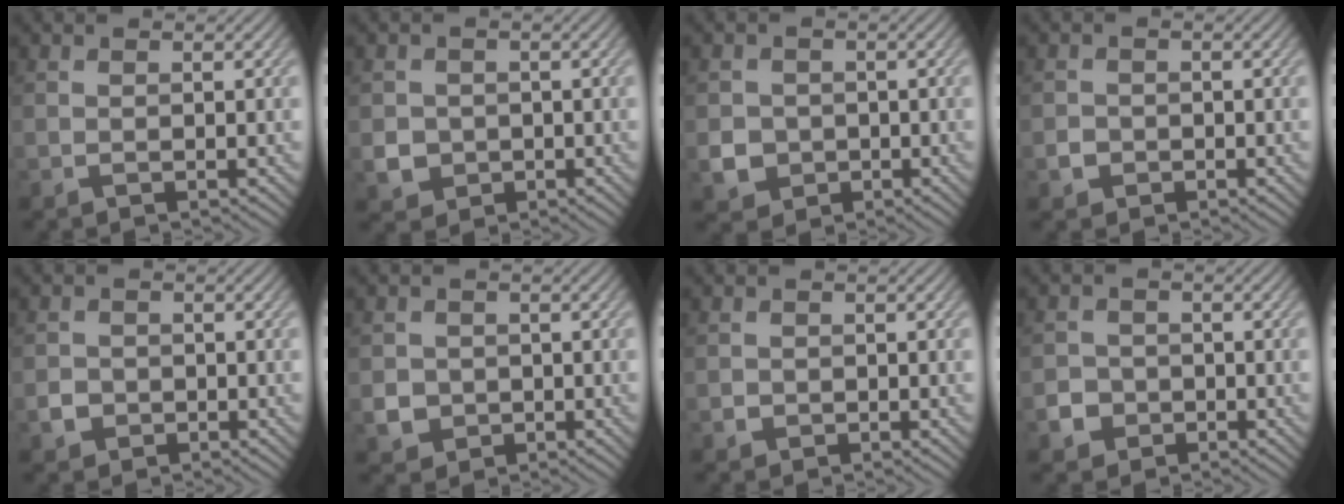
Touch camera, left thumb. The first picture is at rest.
{"total": 3.2, "force": [-0.6, 3.1, 0.9], "torque": [-0.023, -0.009, -0.013]}
{"total": 3.9, "force": [-0.9, 3.6, 1.1], "torque": [-0.032, -0.010, -0.026]}
{"total": 1.7, "force": [-0.7, 1.5, 0.4], "torque": [-0.005, -0.003, -0.017]}
{"total": 2.1, "force": [-0.9, 1.8, 0.6], "torque": [-0.009, -0.003, -0.019]}
{"total": 3.1, "force": [-0.7, 2.9, 0.9], "torque": [-0.020, -0.008, -0.013]}
{"total": 1.1, "force": [-0.4, 1.0, 0.2], "torque": [0.000, -0.005, -0.010]}
{"total": 3.2, "force": [-1.5, 2.8, 0.7], "torque": [-0.012, -0.003, -0.032]}